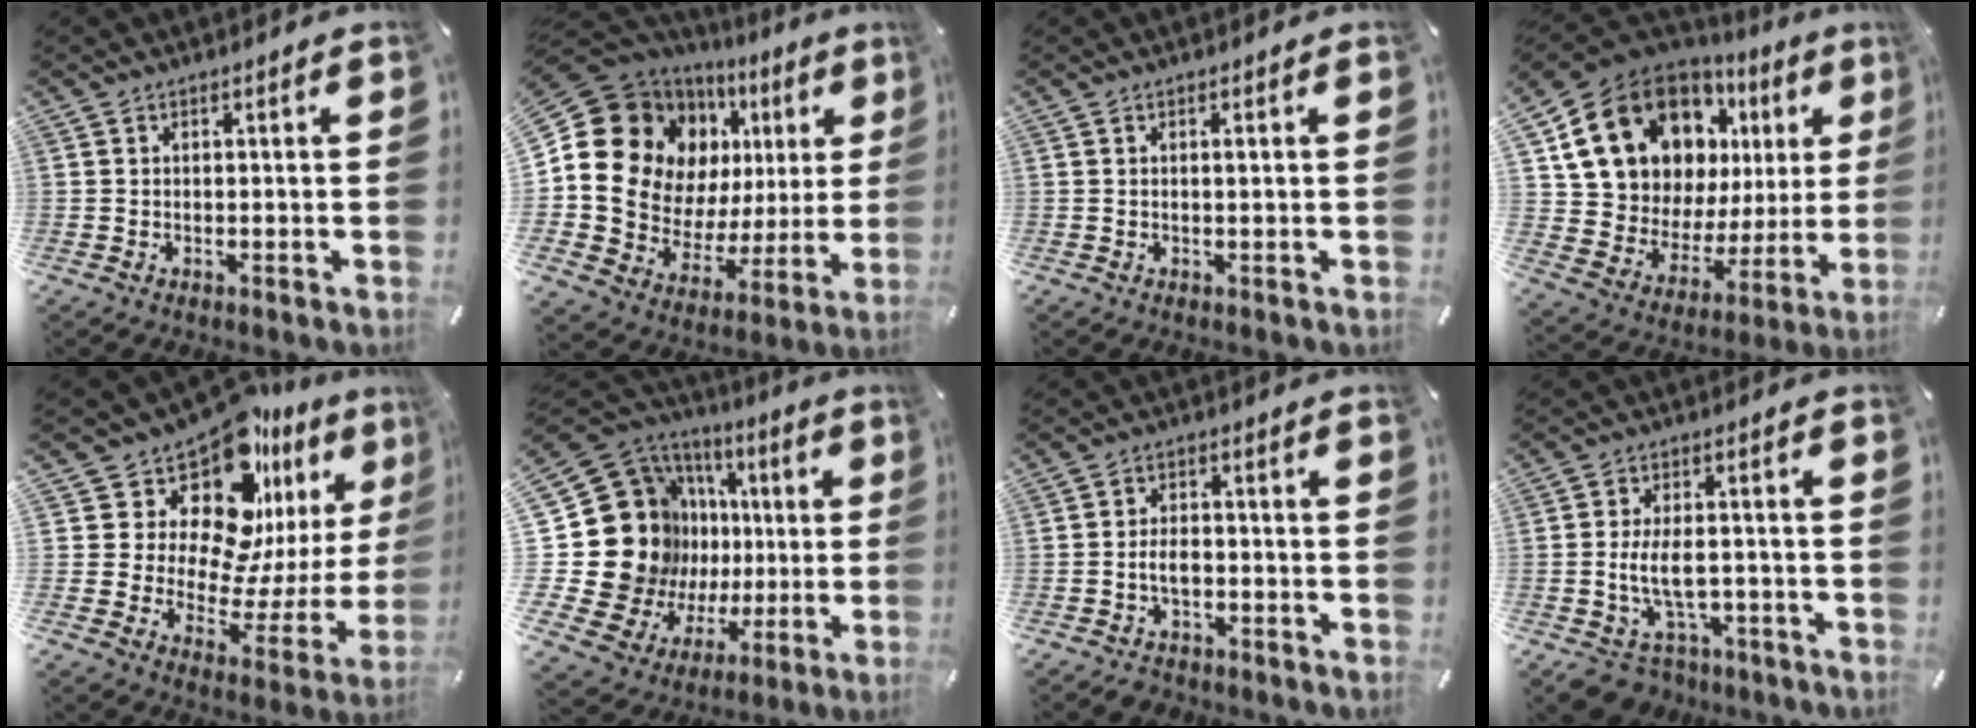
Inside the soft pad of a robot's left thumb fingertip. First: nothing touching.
{"total": 18.9, "force": [7.4, 15.3, 8.4], "torque": [-0.139, -0.061, 0.158]}
{"total": 0.8, "force": [0.2, 0.1, 0.8], "torque": [-0.016, -0.001, 0.003]}
{"total": 20.7, "force": [11.6, 14.1, 9.8], "torque": [-0.172, -0.072, 0.227]}
{"total": 20.0, "force": [14.7, 9.9, 9.3], "torque": [-0.143, -0.132, 0.252]}
{"total": 27.2, "force": [3.0, 21.2, 16.6], "torque": [-0.319, -0.067, 0.108]}
{"total": 4.6, "force": [-1.7, 3.3, 2.7], "torque": [-0.056, 0.010, -0.033]}
{"total": 9.9, "force": [-2.6, 6.9, 6.6], "torque": [-0.127, 0.018, -0.041]}